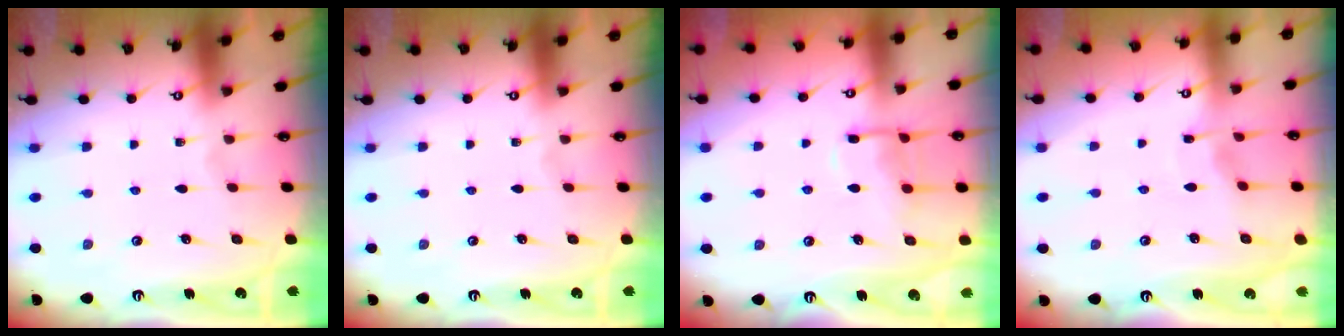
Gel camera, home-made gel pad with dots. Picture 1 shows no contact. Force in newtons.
{"total": 0.0}
{"total": 10.6, "press": 10.5, "slide": 1.1}
{"total": 2.4, "press": 2.4, "slide": 0.3}